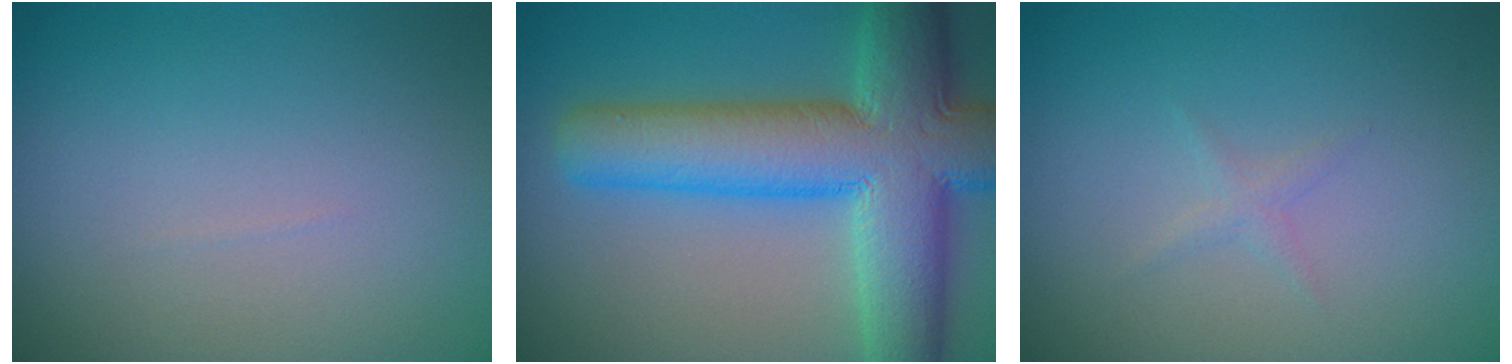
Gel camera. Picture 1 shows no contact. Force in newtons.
{"total": 11.9, "press": 11.9, "slide": 0.3}
{"total": 0.7, "press": 0.7, "slide": 0.0}